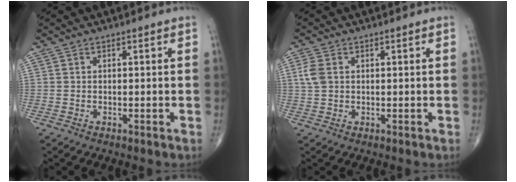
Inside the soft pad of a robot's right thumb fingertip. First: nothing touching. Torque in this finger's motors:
{"motor_torque": [-0.45, 0.46, 0.00, -0.05, 0.02]}